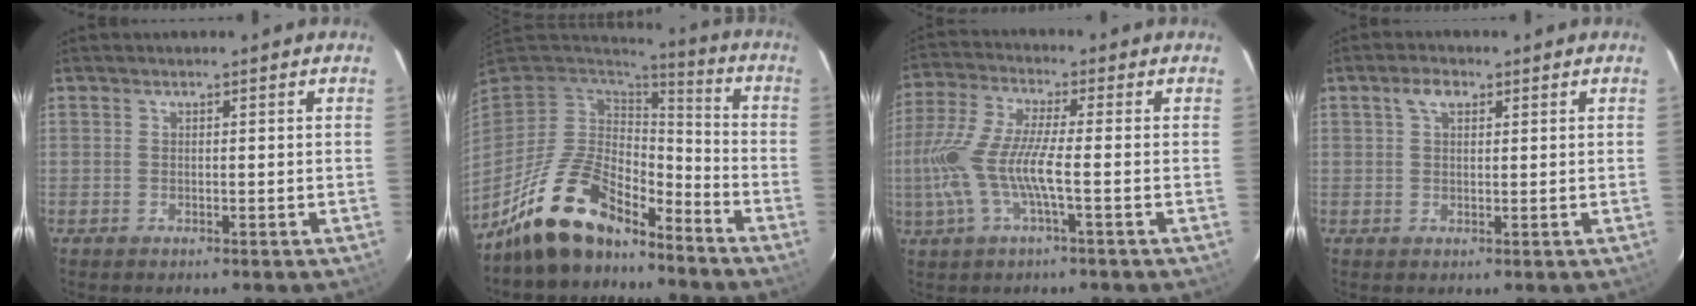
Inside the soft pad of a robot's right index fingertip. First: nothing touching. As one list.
[{"total": 15.7, "force": [-12.3, 6.5, 7.3], "torque": [-0.161, 0.000, -0.213]}, {"total": 12.1, "force": [-2.9, 1.4, 11.7], "torque": [-0.242, -0.007, -0.055]}, {"total": 2.9, "force": [1.3, 1.7, 2.0], "torque": [-0.037, 0.010, 0.023]}]